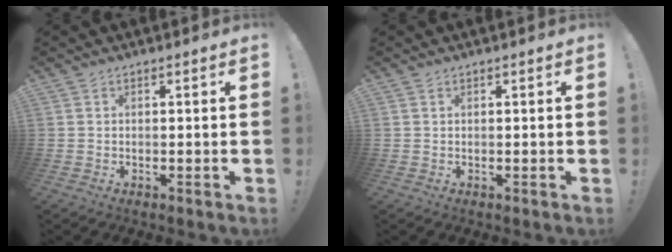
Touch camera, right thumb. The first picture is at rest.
{"total": 0.0}